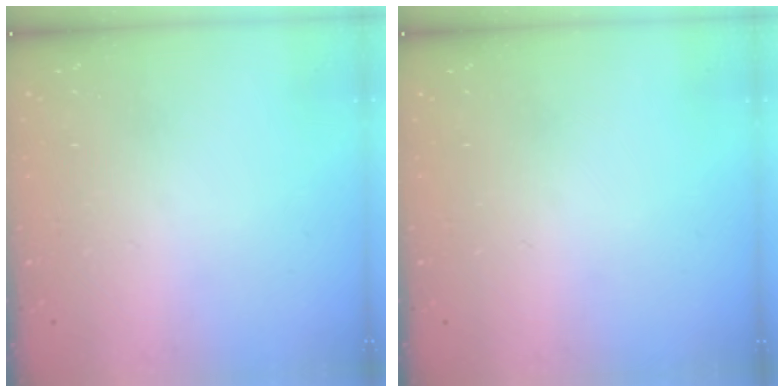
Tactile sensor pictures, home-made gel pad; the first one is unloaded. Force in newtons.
{"total": 0.0}